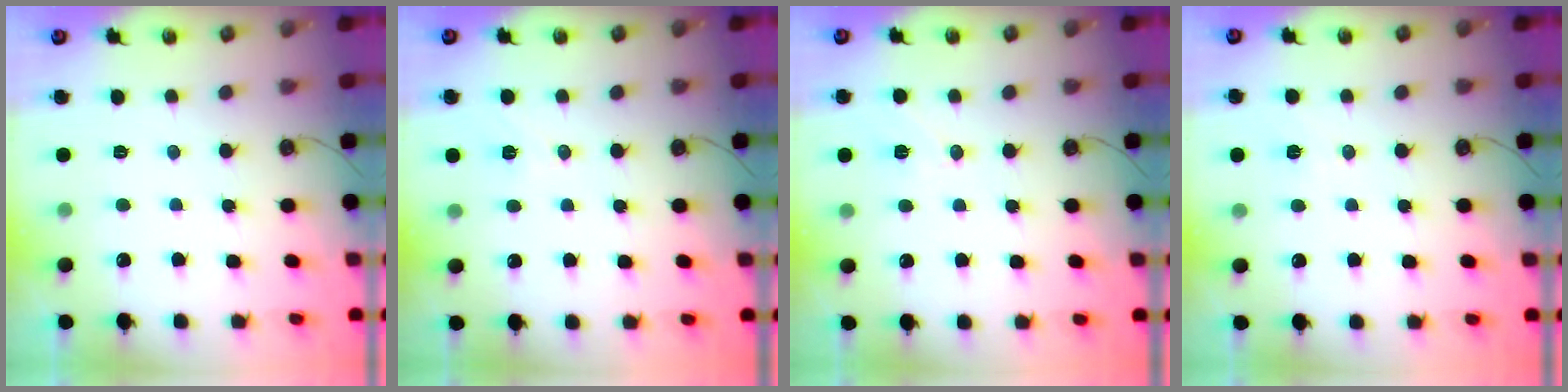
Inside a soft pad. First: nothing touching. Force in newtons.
{"total": 7.0, "press": 5.7, "slide": 4.1}
{"total": 7.3, "press": 7.2, "slide": 1.0}
{"total": 6.2, "press": 5.1, "slide": 3.5}